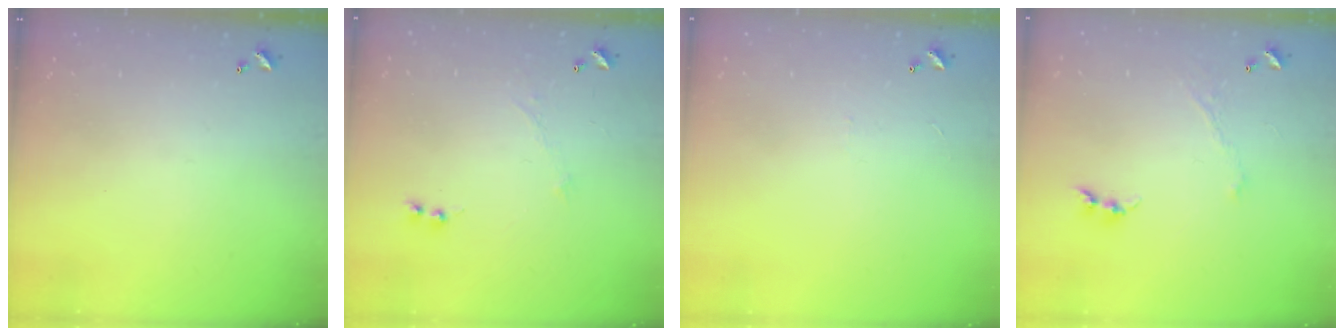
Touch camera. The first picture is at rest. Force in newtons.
{"total": 0.0}
{"total": 1.3, "press": 1.3, "slide": 0.4}
{"total": 1.0, "press": 0.9, "slide": 0.4}